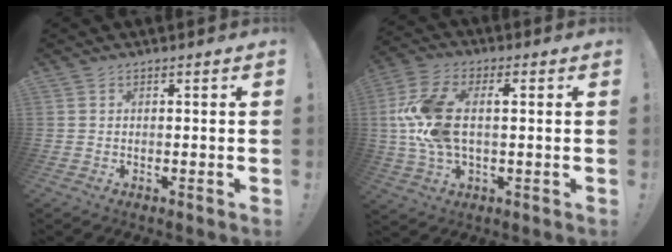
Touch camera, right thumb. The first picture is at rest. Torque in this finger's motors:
{"motor_torque": [1.87, 2.67, 1.64, -0.05, 0.63]}